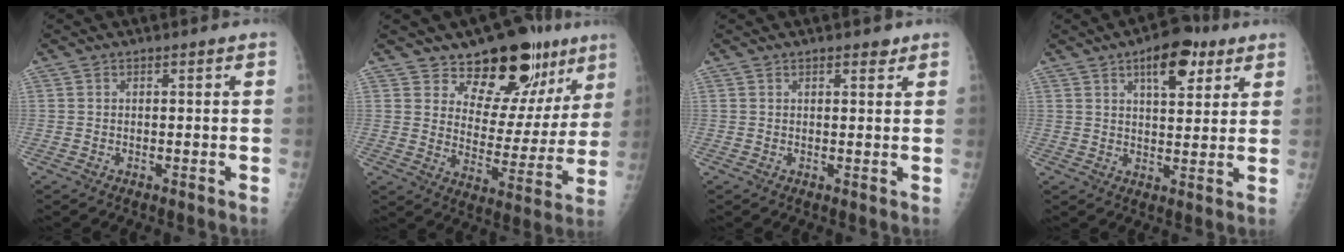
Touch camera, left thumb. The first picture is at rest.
{"total": 16.9, "force": [11.6, 9.0, 8.2], "torque": [-0.052, -0.078, 0.167]}
{"total": 1.8, "force": [1.3, 0.7, 1.0], "torque": [-0.003, -0.006, 0.015]}
{"total": 9.7, "force": [5.1, 4.4, 6.9], "torque": [-0.077, -0.018, 0.074]}